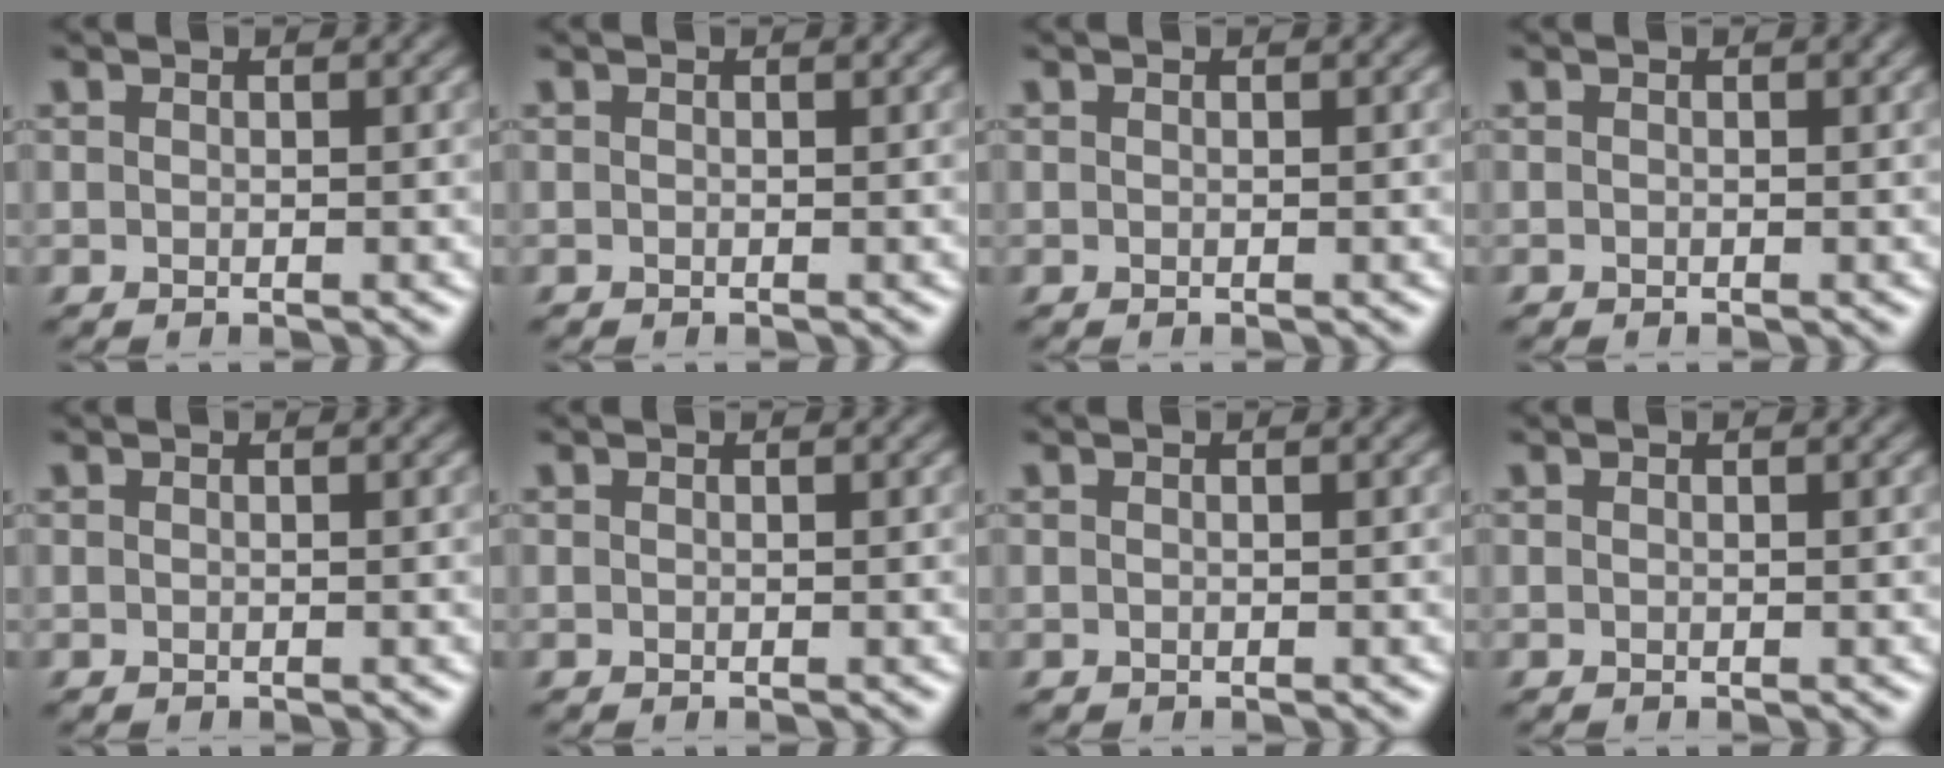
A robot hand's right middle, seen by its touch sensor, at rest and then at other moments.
{"total": 0.0}
{"total": 0.0}
{"total": 0.0}
{"total": 0.0}
{"total": 0.0}
{"total": 0.0}
{"total": 0.0}